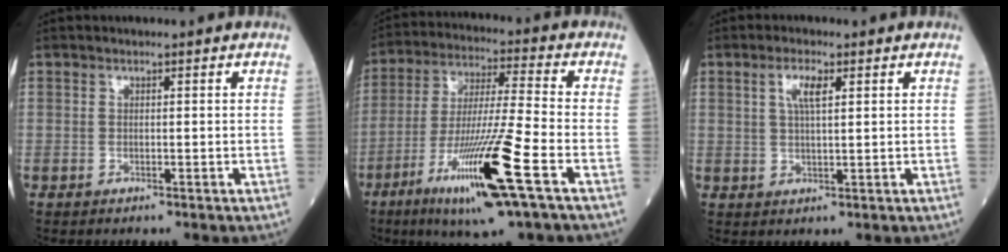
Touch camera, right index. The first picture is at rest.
{"total": 16.6, "force": [-7.5, -0.3, 14.8], "torque": [-0.299, -0.031, -0.136]}
{"total": 3.7, "force": [1.5, 0.7, 3.3], "torque": [-0.065, 0.004, 0.027]}